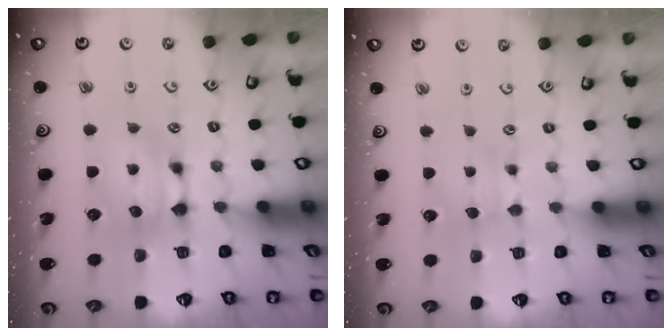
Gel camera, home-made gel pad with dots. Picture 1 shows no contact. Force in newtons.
{"total": 2.4, "press": 2.3, "slide": 0.5}